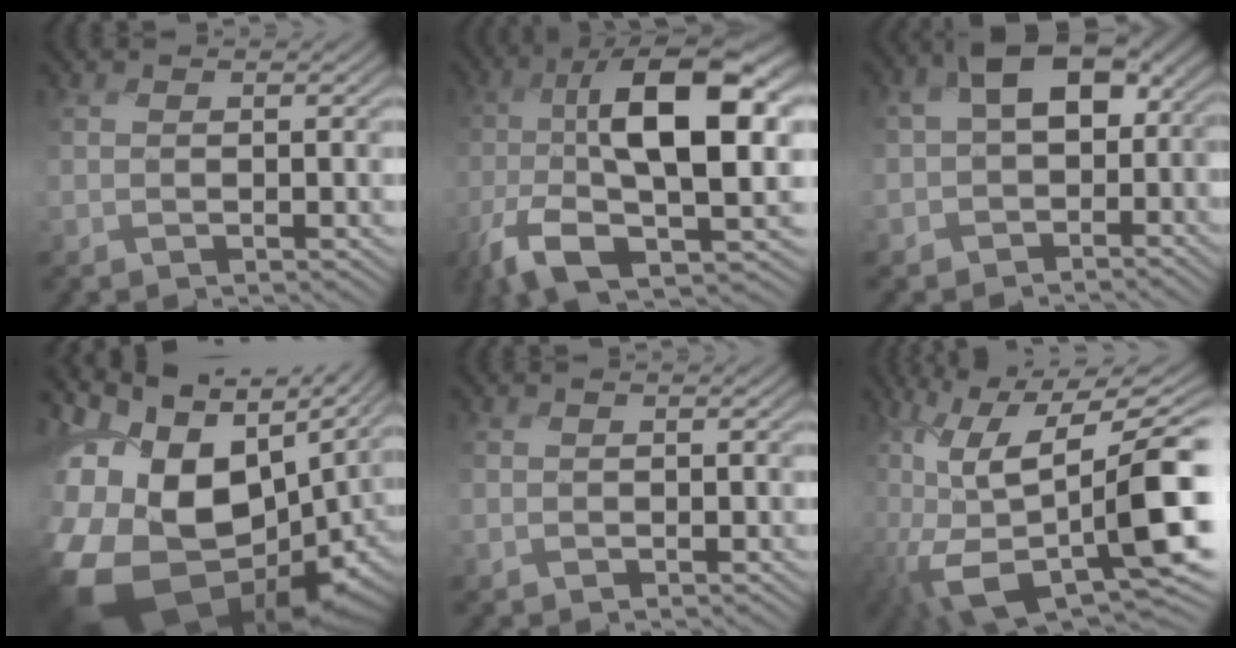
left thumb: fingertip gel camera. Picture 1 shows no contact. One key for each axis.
{"total": 15.1, "fx": -3.2, "fy": 5.6, "fz": 13.7, "tx": -0.255, "ty": -0.002, "tz": -0.069}
{"total": 9.0, "fx": -0.9, "fy": 6.9, "fz": 5.6, "tx": -0.109, "ty": -0.023, "tz": -0.028}
{"total": 19.3, "fx": -3.3, "fy": 13.5, "fz": 13.4, "tx": -0.290, "ty": -0.036, "tz": -0.029}
{"total": 0.6, "fx": -0.3, "fy": 0.5, "fz": 0.0, "tx": 0.000, "ty": -0.001, "tz": -0.008}
{"total": 15.3, "fx": -2.2, "fy": 8.6, "fz": 12.5, "tx": -0.218, "ty": -0.041, "tz": -0.026}